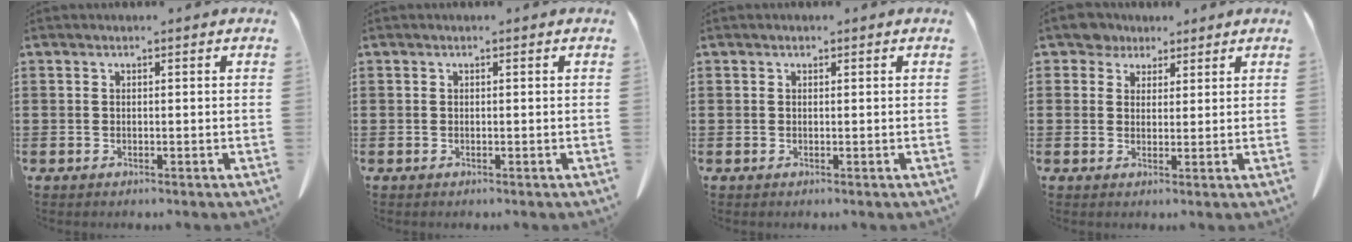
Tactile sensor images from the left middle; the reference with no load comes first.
{"total": 0.0}
{"total": 0.0}
{"total": 3.7, "force": [2.8, 2.4, 0.7], "torque": [-0.029, 0.010, 0.053]}